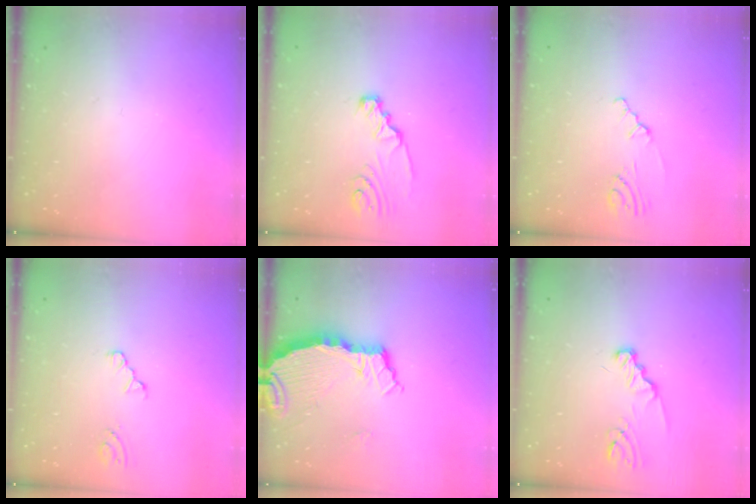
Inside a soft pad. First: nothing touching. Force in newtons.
{"total": 4.0, "press": 3.9, "slide": 0.3}
{"total": 1.4, "press": 1.3, "slide": 0.4}
{"total": 1.7, "press": 1.7, "slide": 0.3}
{"total": 6.2, "press": 6.1, "slide": 0.7}
{"total": 2.7, "press": 2.7, "slide": 0.4}